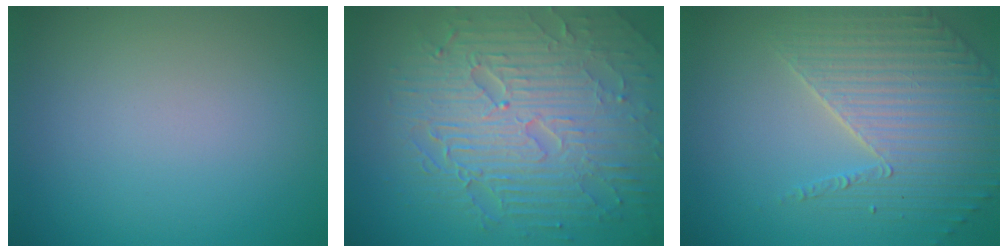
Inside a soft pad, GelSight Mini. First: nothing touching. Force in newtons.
{"total": 10.0, "press": 6.5, "slide": 7.6}
{"total": 3.9, "press": 3.9, "slide": 0.3}